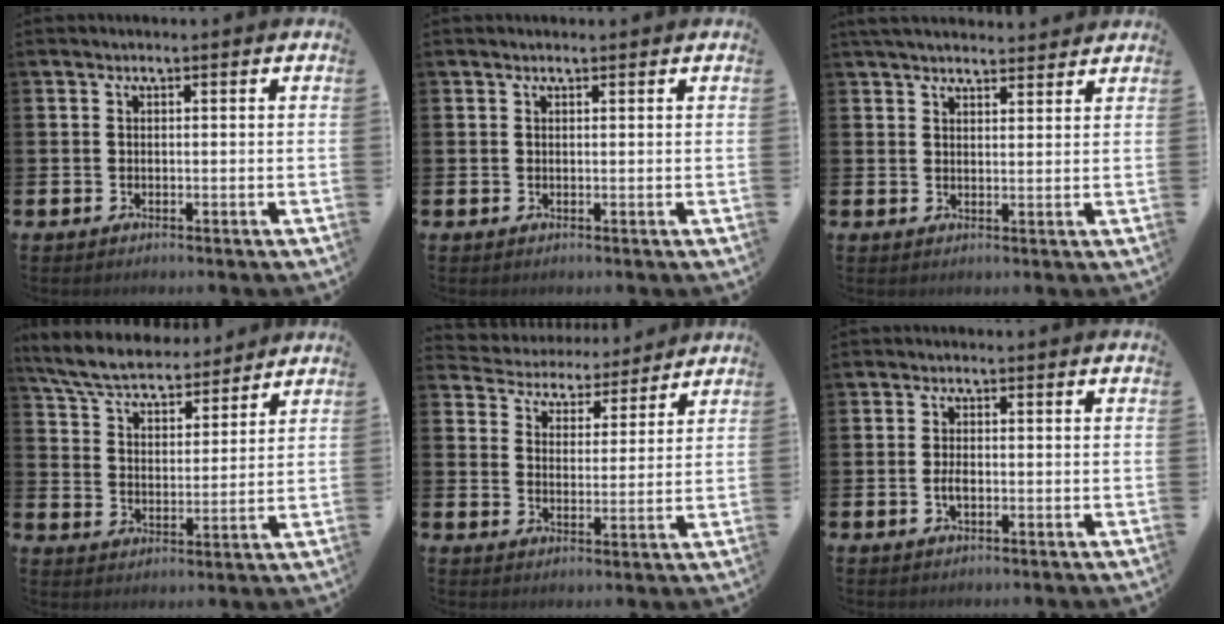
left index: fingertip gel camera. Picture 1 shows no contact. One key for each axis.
{"total": 0.6, "fx": 0.6, "fy": 0.0, "fz": 0.2, "tx": -0.002, "ty": 0.000, "tz": 0.010}
{"total": 3.8, "fx": 3.7, "fy": 0.6, "fz": 0.6, "tx": -0.017, "ty": -0.014, "tz": 0.067}
{"total": 6.7, "fx": 6.4, "fy": 1.4, "fz": 1.6, "tx": -0.065, "ty": -0.034, "tz": 0.113}
{"total": 4.6, "fx": 4.3, "fy": 1.6, "fz": -0.5, "tx": -0.016, "ty": -0.039, "tz": 0.073}
{"total": 1.8, "fx": -0.4, "fy": 0.8, "fz": 1.6, "tx": -0.029, "ty": 0.000, "tz": -0.008}